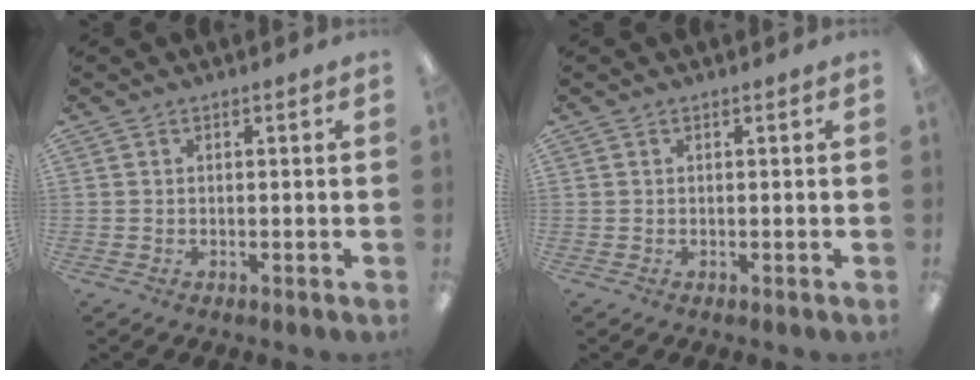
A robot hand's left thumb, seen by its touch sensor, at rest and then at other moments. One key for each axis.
{"total": 0.0}